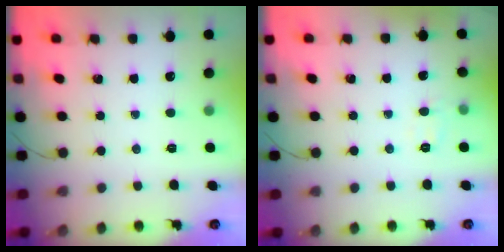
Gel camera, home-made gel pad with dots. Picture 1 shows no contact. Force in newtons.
{"total": 5.7, "press": 5.6, "slide": 1.1}